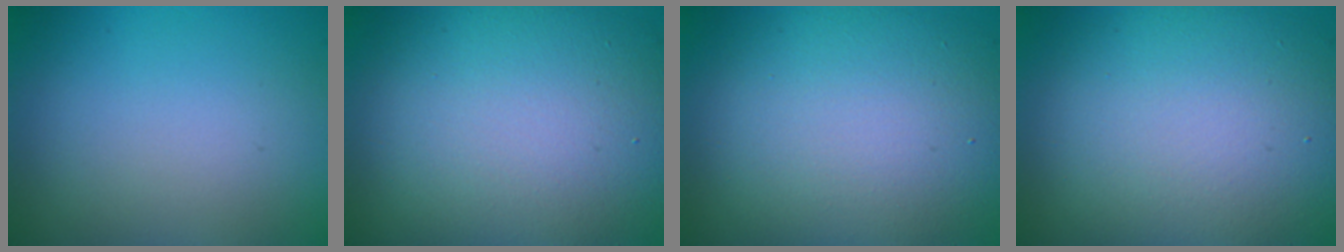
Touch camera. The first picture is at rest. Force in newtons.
{"total": 12.7, "press": 12.6, "slide": 0.8}
{"total": 11.1, "press": 11.1, "slide": 0.5}
{"total": 11.5, "press": 11.4, "slide": 1.2}